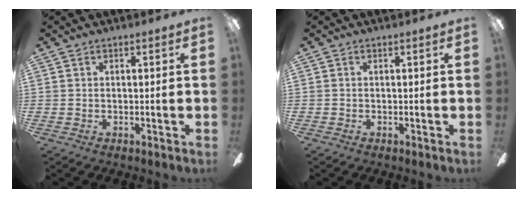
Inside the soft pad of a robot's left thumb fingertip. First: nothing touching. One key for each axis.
{"total": 0.0}